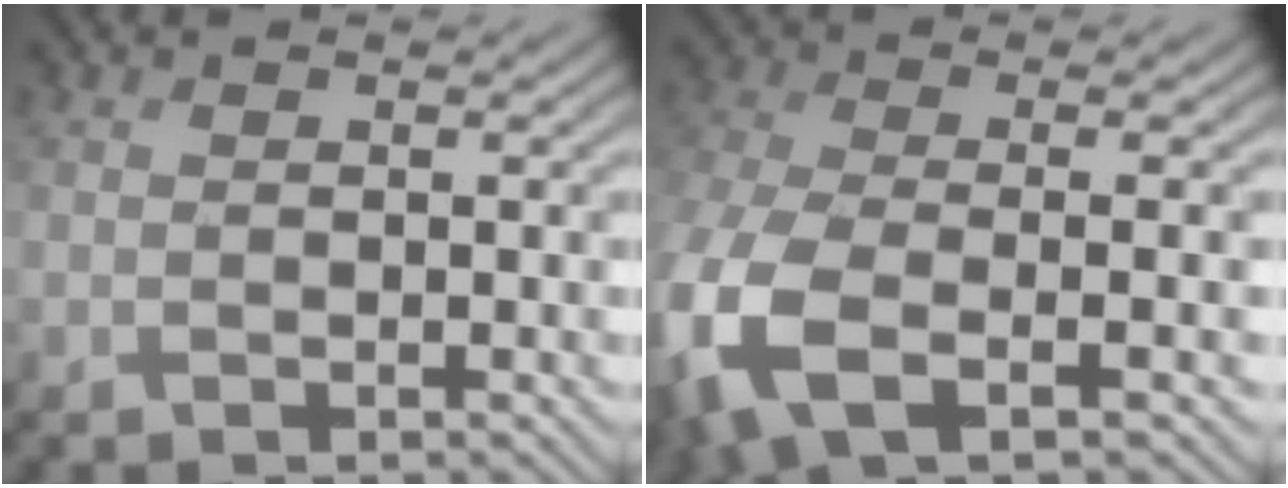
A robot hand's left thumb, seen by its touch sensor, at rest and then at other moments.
{"total": 11.1, "force": [-3.7, 4.7, 9.4], "torque": [-0.260, -0.036, -0.056]}